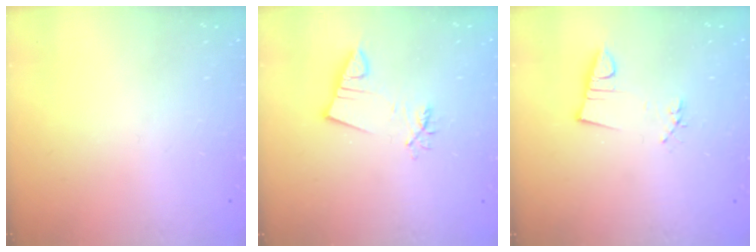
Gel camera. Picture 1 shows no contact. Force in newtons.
{"total": 4.7, "press": 4.7, "slide": 0.6}
{"total": 3.2, "press": 1.8, "slide": 2.6}